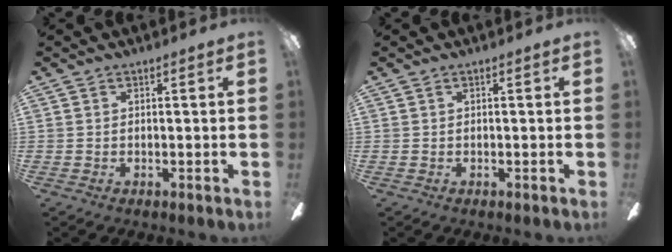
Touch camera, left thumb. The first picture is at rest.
{"total": 0.0}